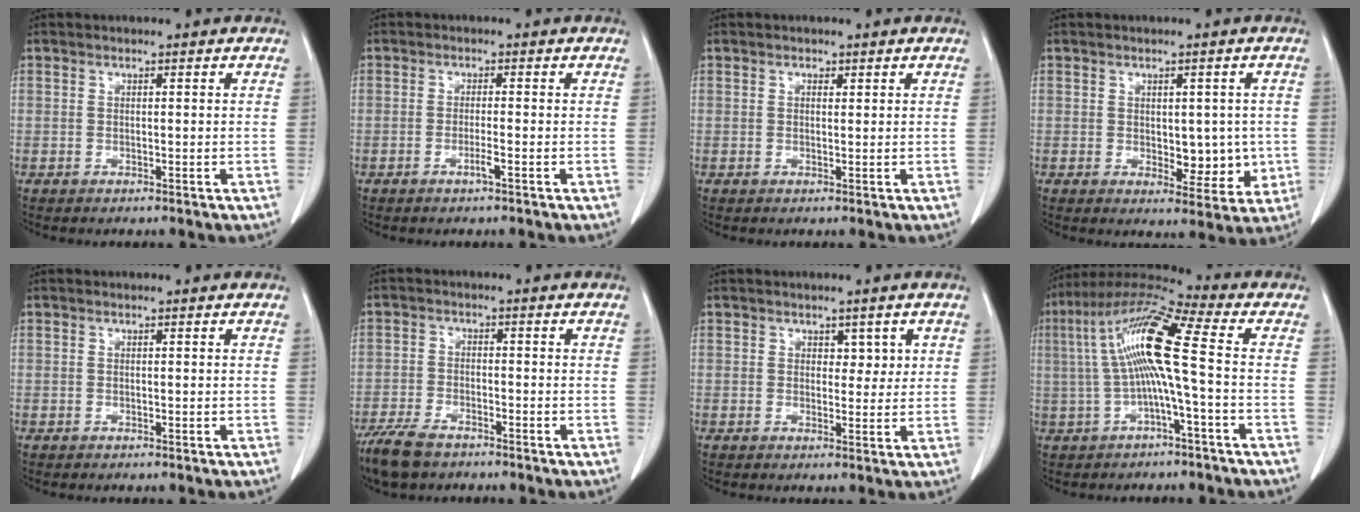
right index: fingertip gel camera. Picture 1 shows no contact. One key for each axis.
{"total": 1.8, "fx": -0.9, "fy": -0.2, "fz": 1.5, "tx": -0.030, "ty": -0.002, "tz": -0.018}
{"total": 0.7, "fx": 0.4, "fy": 0.5, "fz": 0.2, "tx": -0.002, "ty": -0.002, "tz": 0.005}
{"total": 6.3, "fx": -0.3, "fy": 3.5, "fz": 5.2, "tx": -0.054, "ty": -0.004, "tz": 0.008}
{"total": 0.0}
{"total": 7.1, "fx": -5.5, "fy": 2.6, "fz": 3.6, "tx": -0.074, "ty": -0.011, "tz": -0.098}
{"total": 2.6, "fx": 1.2, "fy": 1.7, "fz": 1.6, "tx": -0.010, "ty": -0.002, "tz": 0.017}
{"total": 11.8, "fx": 0.0, "fy": -0.1, "fz": 11.8, "tx": -0.229, "ty": 0.032, "tz": -0.007}